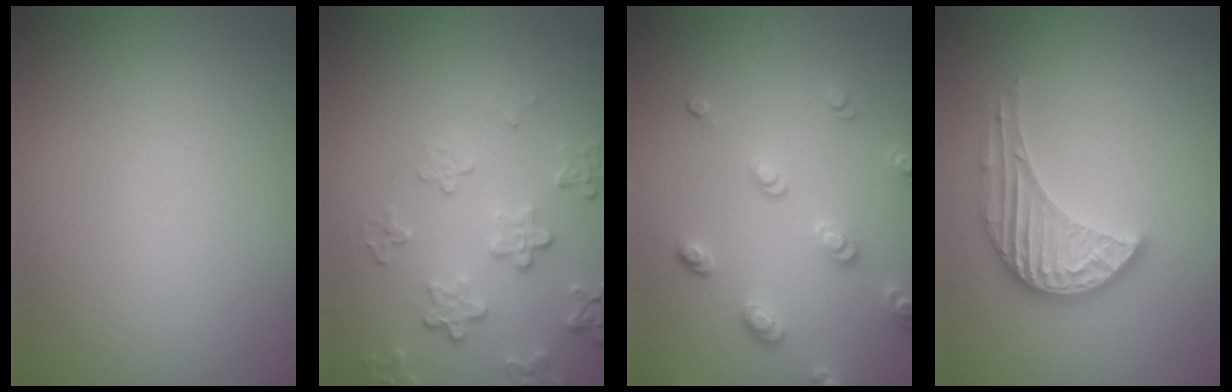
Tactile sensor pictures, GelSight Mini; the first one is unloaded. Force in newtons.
{"total": 4.0, "press": 3.1, "slide": 2.6}
{"total": 2.9, "press": 2.6, "slide": 1.3}
{"total": 3.5, "press": 3.3, "slide": 1.1}